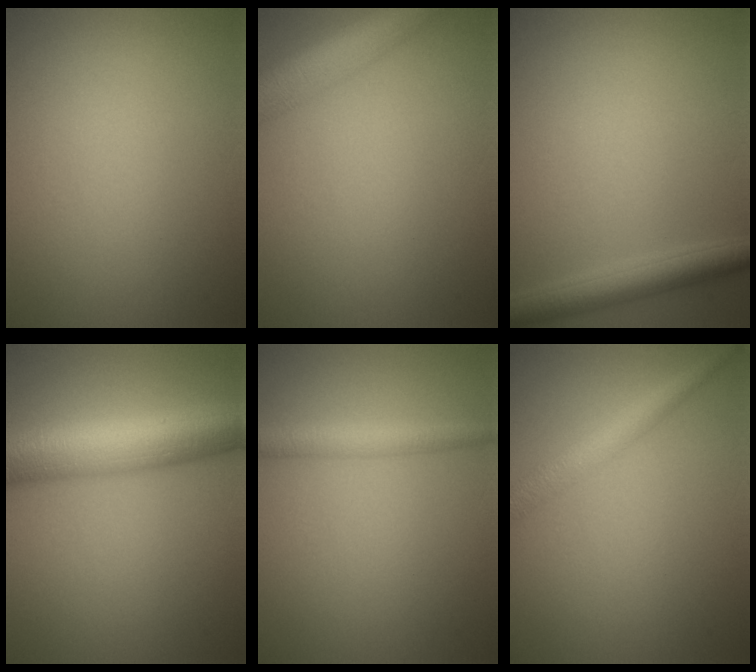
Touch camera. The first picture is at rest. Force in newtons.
{"total": 5.8, "press": 5.8, "slide": 0.3}
{"total": 3.4, "press": 3.4, "slide": 0.3}
{"total": 9.4, "press": 9.4, "slide": 0.4}
{"total": 2.3, "press": 2.3, "slide": 0.1}
{"total": 2.9, "press": 2.9, "slide": 0.1}